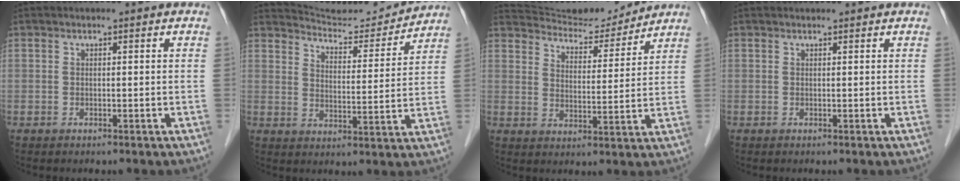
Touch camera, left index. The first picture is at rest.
{"total": 10.7, "force": [10.7, 0.1, 0.1], "torque": [-0.009, -0.009, 0.157]}
{"total": 12.2, "force": [11.9, 1.5, 1.9], "torque": [-0.033, -0.004, 0.182]}
{"total": 1.1, "force": [1.1, 0.2, 0.2], "torque": [-0.007, 0.013, 0.015]}